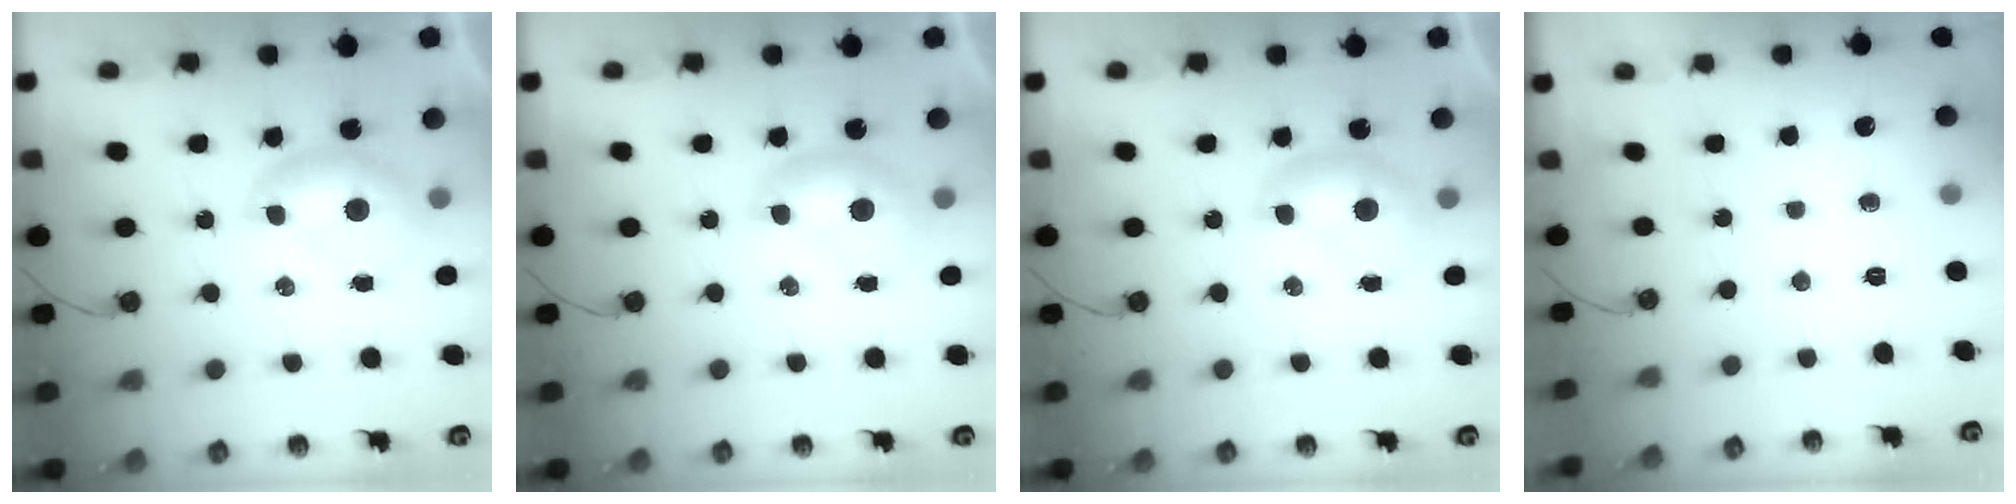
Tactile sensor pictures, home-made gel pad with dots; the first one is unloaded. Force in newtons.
{"total": 0.0}
{"total": 0.0}
{"total": 0.0}